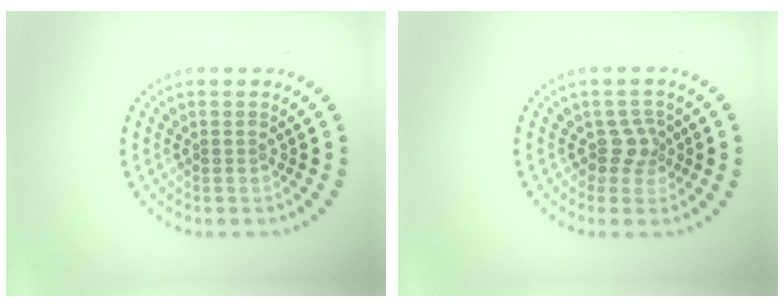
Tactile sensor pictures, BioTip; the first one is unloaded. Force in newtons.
{"total": 1.9, "press": 1.4, "slide": 1.3}